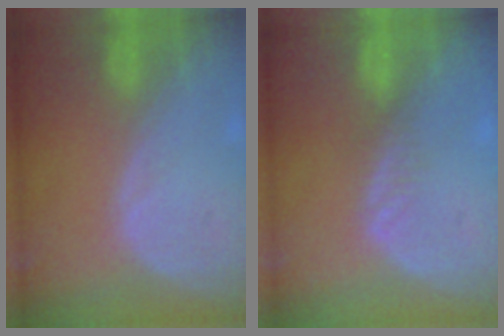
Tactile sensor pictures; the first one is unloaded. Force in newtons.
{"total": 1.7, "press": 1.4, "slide": 1.0}